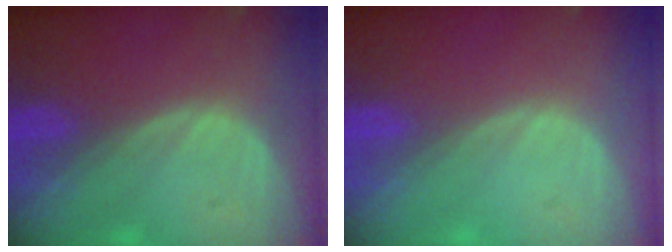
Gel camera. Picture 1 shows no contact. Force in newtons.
{"total": 0.0}